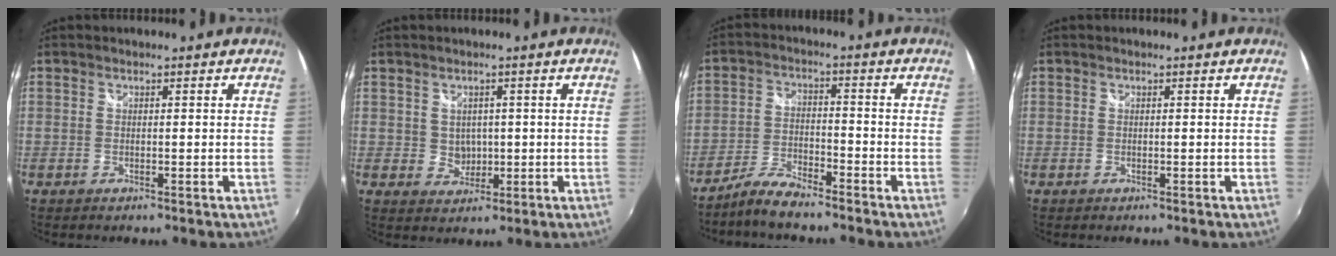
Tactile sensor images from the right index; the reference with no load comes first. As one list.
[{"total": 3.1, "force": [0.3, 2.9, 1.1], "torque": [-0.019, 0.003, 0.011]}, {"total": 6.3, "force": [-5.5, 1.2, 2.9], "torque": [-0.072, 0.002, -0.108]}, {"total": 0.0}]